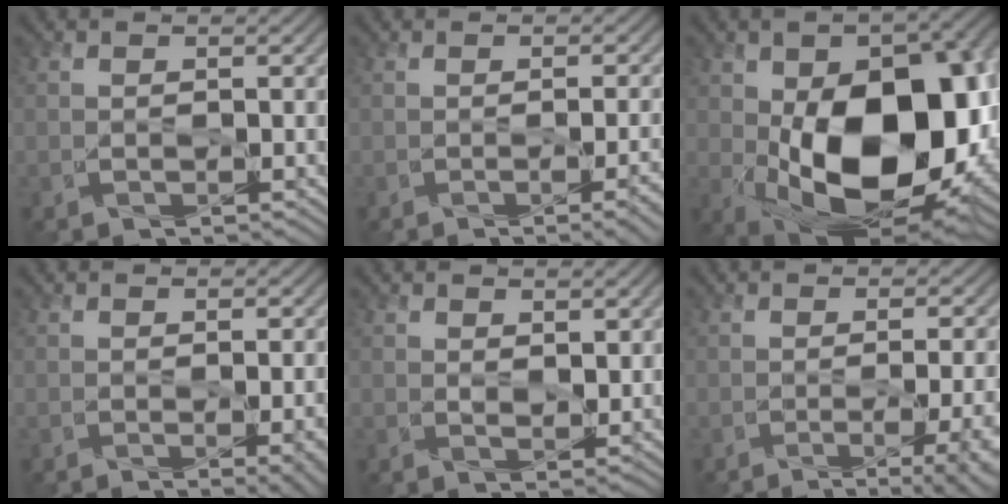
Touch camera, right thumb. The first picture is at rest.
{"total": 4.1, "force": [-1.1, 0.9, 3.9], "torque": [-0.050, 0.002, -0.007]}
{"total": 18.7, "force": [-2.1, 10.8, 15.1], "torque": [-0.240, -0.020, -0.025]}
{"total": 3.3, "force": [-0.7, 0.5, 3.1], "torque": [-0.040, -0.001, -0.003]}
{"total": 2.3, "force": [1.7, 0.7, 1.5], "torque": [-0.035, -0.004, 0.036]}
{"total": 9.4, "force": [-2.9, 3.2, 8.4], "torque": [-0.076, -0.003, -0.025]}